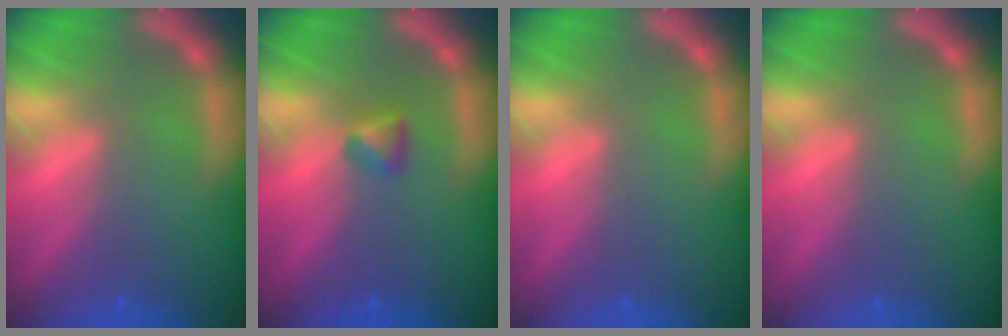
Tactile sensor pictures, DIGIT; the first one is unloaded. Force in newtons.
{"total": 1.4}
{"total": 0.0}
{"total": 0.0}